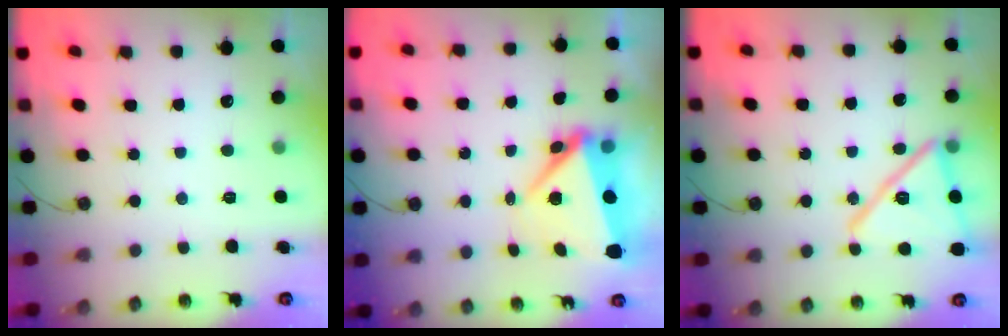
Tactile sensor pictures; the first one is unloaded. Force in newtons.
{"total": 7.5, "press": 7.4, "slide": 0.9}
{"total": 17.8, "press": 17.8, "slide": 0.5}